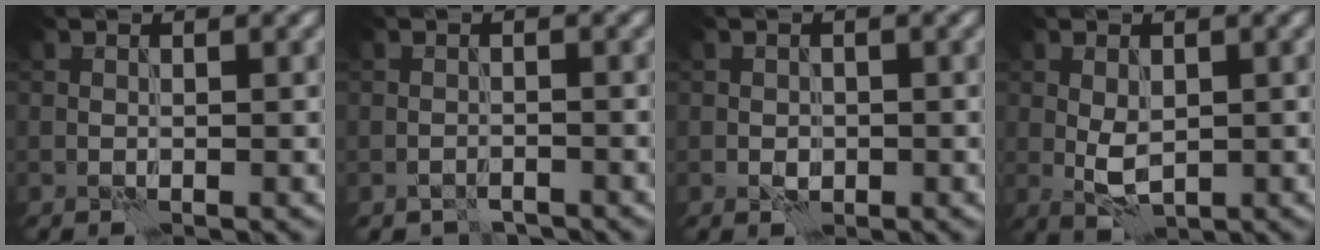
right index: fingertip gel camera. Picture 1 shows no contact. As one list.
[{"total": 1.3, "force": [-1.2, 0.4, 0.2], "torque": [-0.001, 0.002, -0.022]}, {"total": 1.2, "force": [-0.3, 0.9, 0.6], "torque": [-0.012, -0.003, -0.007]}, {"total": 2.7, "force": [0.1, 1.6, 2.2], "torque": [-0.044, -0.001, 0.004]}]